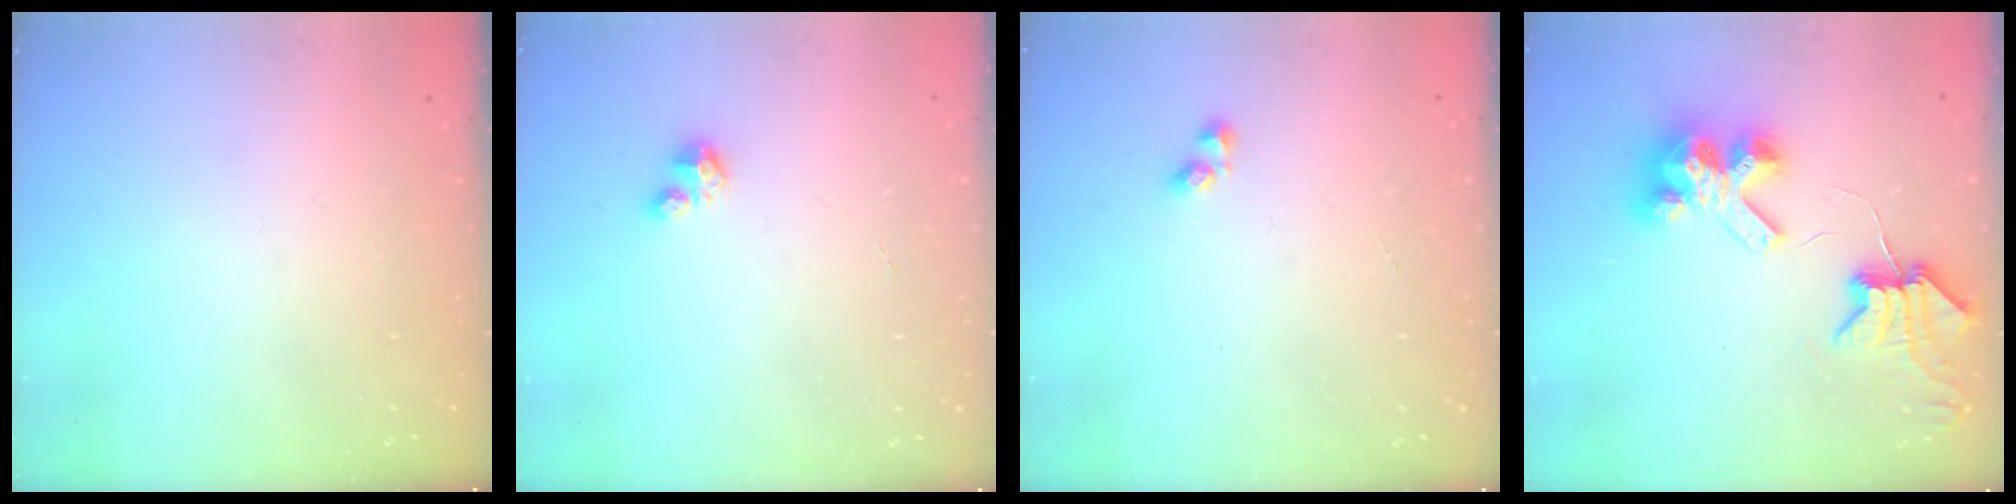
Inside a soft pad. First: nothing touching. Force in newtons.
{"total": 1.9, "press": 1.9, "slide": 0.1}
{"total": 2.9, "press": 2.6, "slide": 1.3}
{"total": 8.8, "press": 8.7, "slide": 1.2}